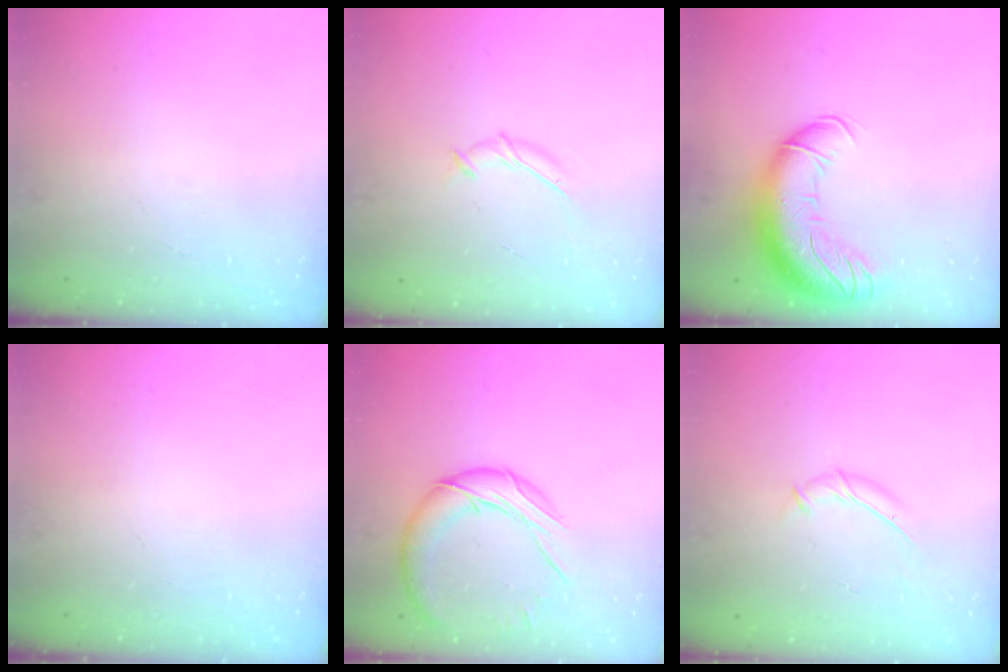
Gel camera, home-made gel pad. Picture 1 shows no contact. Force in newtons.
{"total": 5.3, "press": 5.1, "slide": 1.0}
{"total": 16.7, "press": 16.2, "slide": 4.0}
{"total": 0.0}
{"total": 13.3, "press": 13.2, "slide": 1.0}
{"total": 6.6, "press": 6.5, "slide": 1.4}